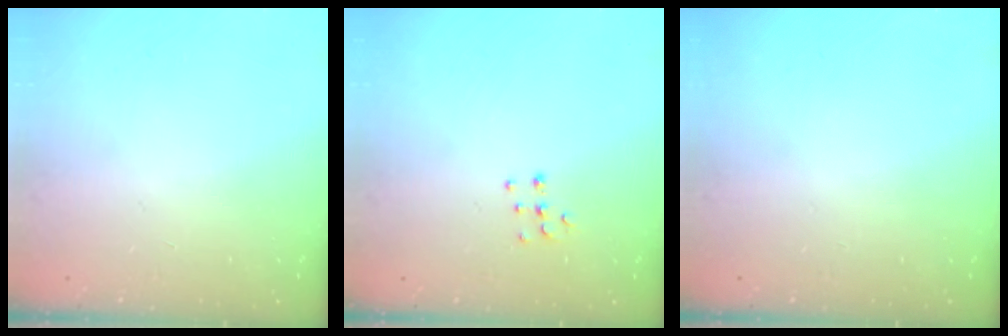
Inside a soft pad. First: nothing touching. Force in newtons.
{"total": 5.8, "press": 5.8, "slide": 0.4}
{"total": 0.0}